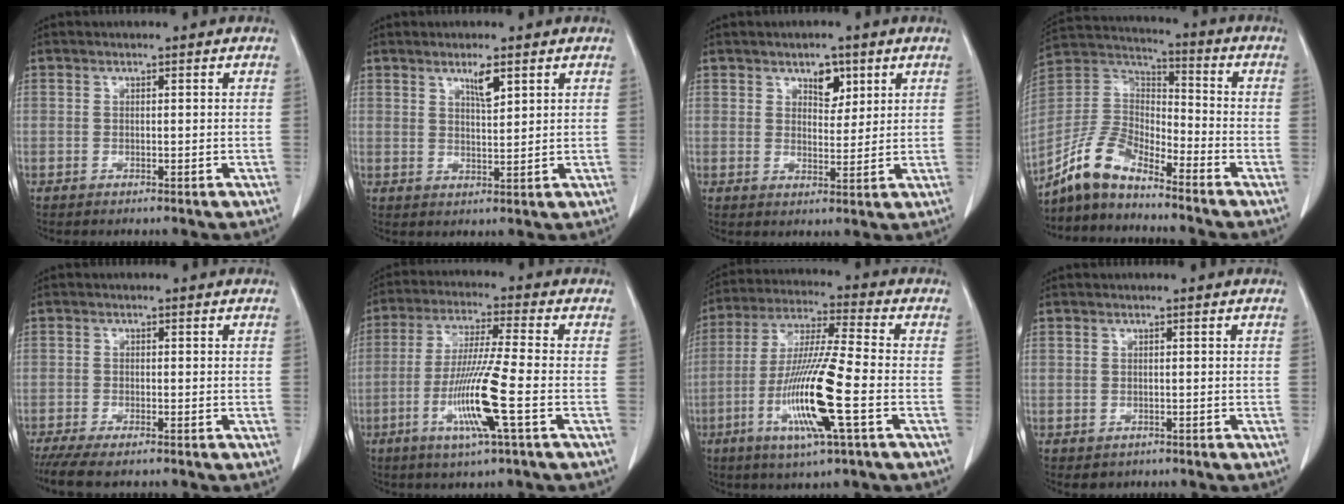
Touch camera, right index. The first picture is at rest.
{"total": 3.3, "force": [2.0, 0.5, 2.5], "torque": [-0.047, -0.004, 0.036]}
{"total": 4.0, "force": [2.2, 2.3, 2.4], "torque": [-0.033, -0.001, 0.036]}
{"total": 10.0, "force": [-8.4, 2.9, 4.6], "torque": [-0.113, 0.019, -0.168]}
{"total": 6.9, "force": [-5.6, 1.3, 3.8], "torque": [-0.062, -0.015, -0.089]}
{"total": 11.4, "force": [-3.7, -0.7, 10.8], "torque": [-0.214, -0.017, -0.074]}
{"total": 14.9, "force": [-4.6, 0.2, 14.1], "torque": [-0.285, -0.017, -0.090]}
{"total": 1.5, "force": [-0.6, 1.3, 0.2], "torque": [-0.007, 0.002, -0.002]}